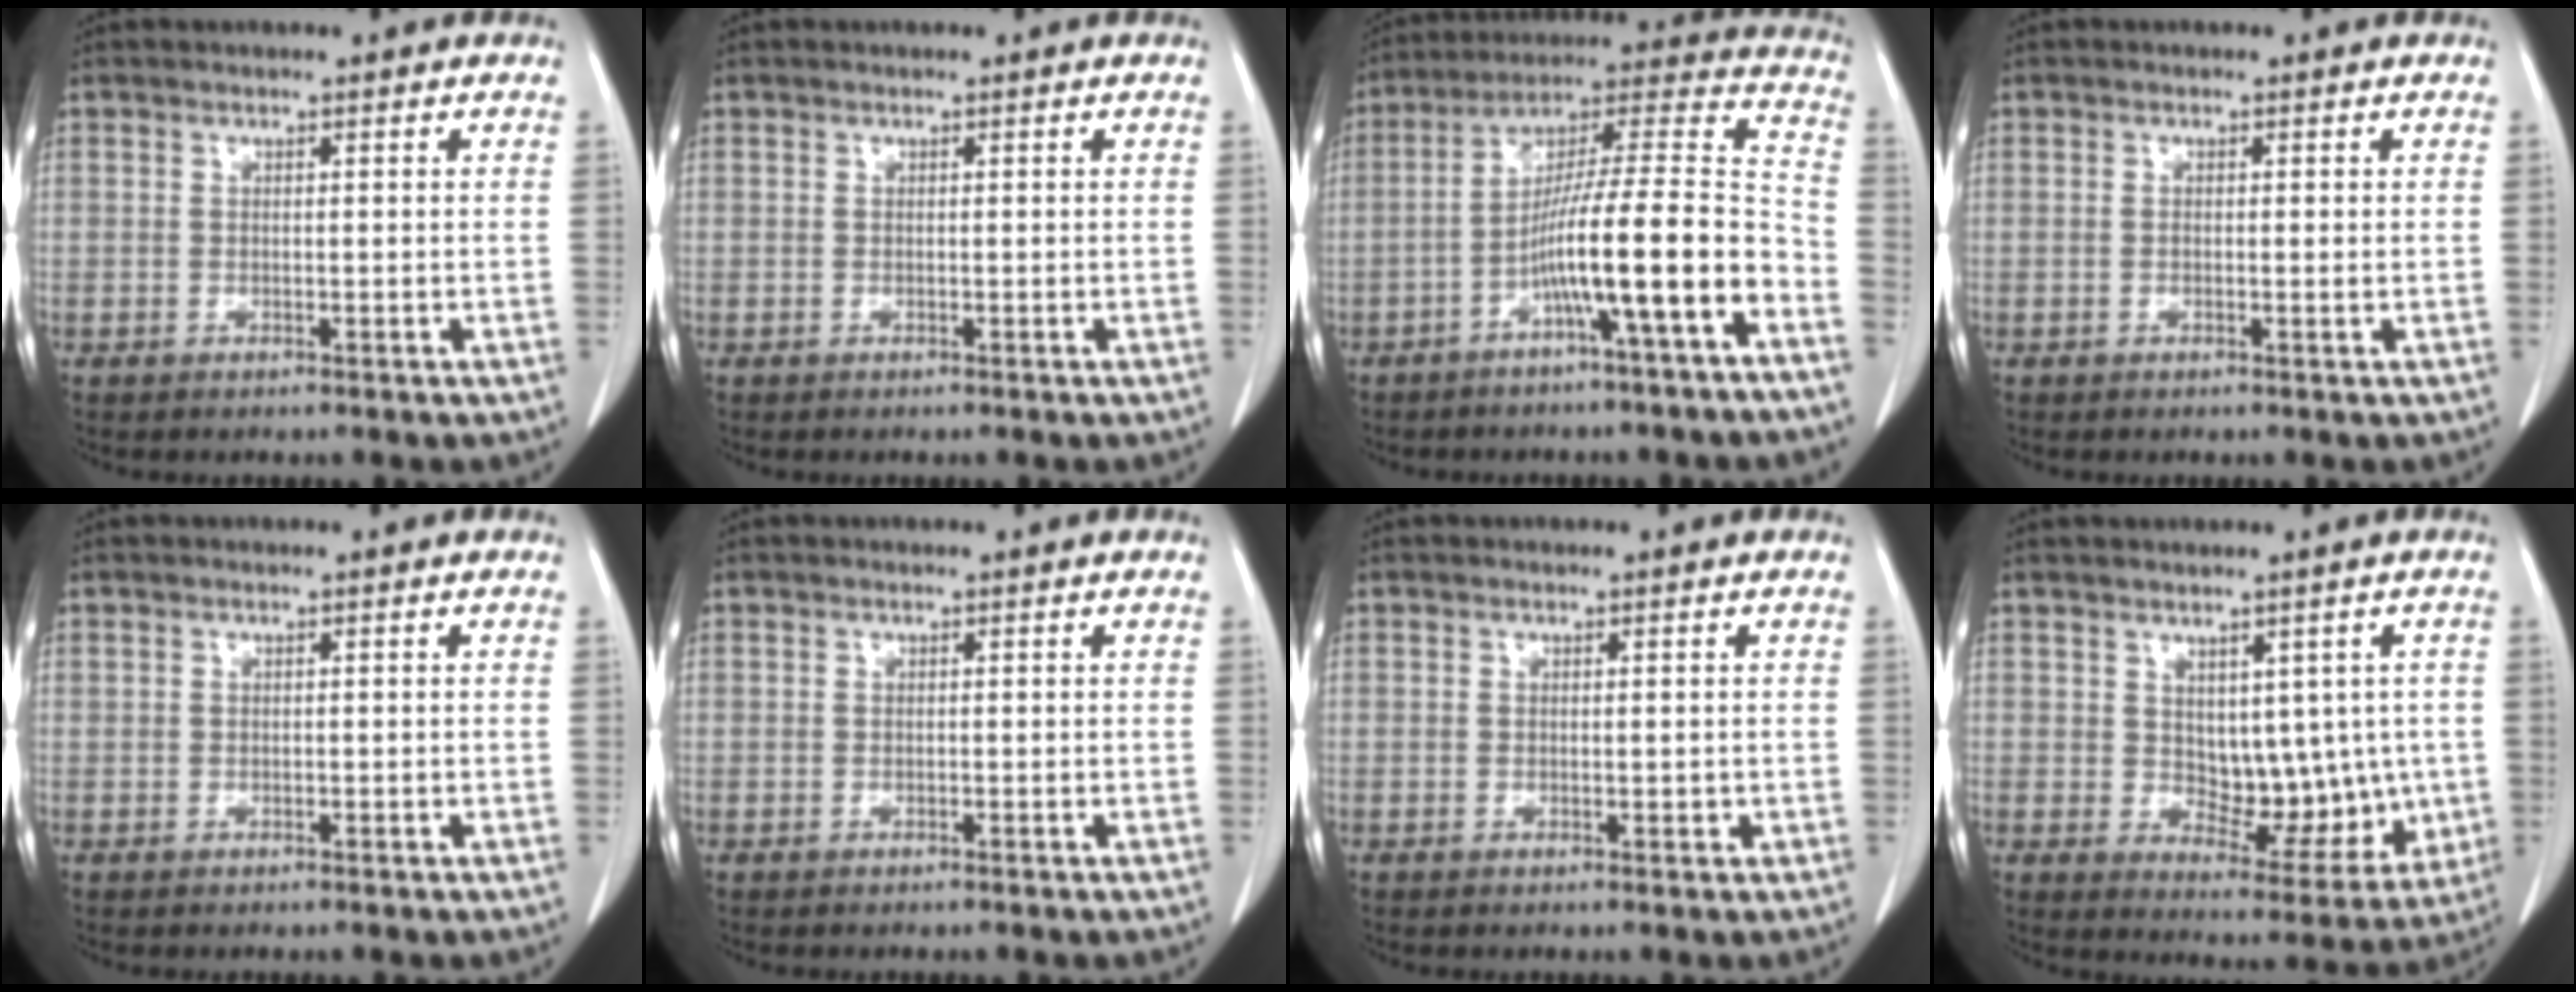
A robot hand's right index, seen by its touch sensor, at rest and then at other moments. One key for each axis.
{"total": 0.0}
{"total": 16.0, "fx": -6.8, "fy": 0.0, "fz": 14.5, "tx": -0.235, "ty": 0.017, "tz": -0.115}
{"total": 1.0, "fx": 0.0, "fy": 0.2, "fz": 0.9, "tx": -0.020, "ty": -0.001, "tz": 0.001}
{"total": 0.0}
{"total": 0.0}
{"total": 0.9, "fx": -0.1, "fy": 0.3, "fz": 0.8, "tx": -0.012, "ty": -0.002, "tz": 0.002}
{"total": 9.0, "fx": 0.6, "fy": 5.6, "fz": 7.1, "tx": -0.073, "ty": 0.003, "tz": 0.028}